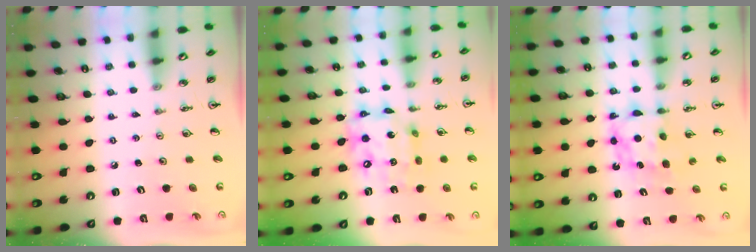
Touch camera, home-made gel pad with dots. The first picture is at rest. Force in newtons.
{"total": 12.2, "press": 12.1, "slide": 1.1}
{"total": 7.1, "press": 7.1, "slide": 0.4}